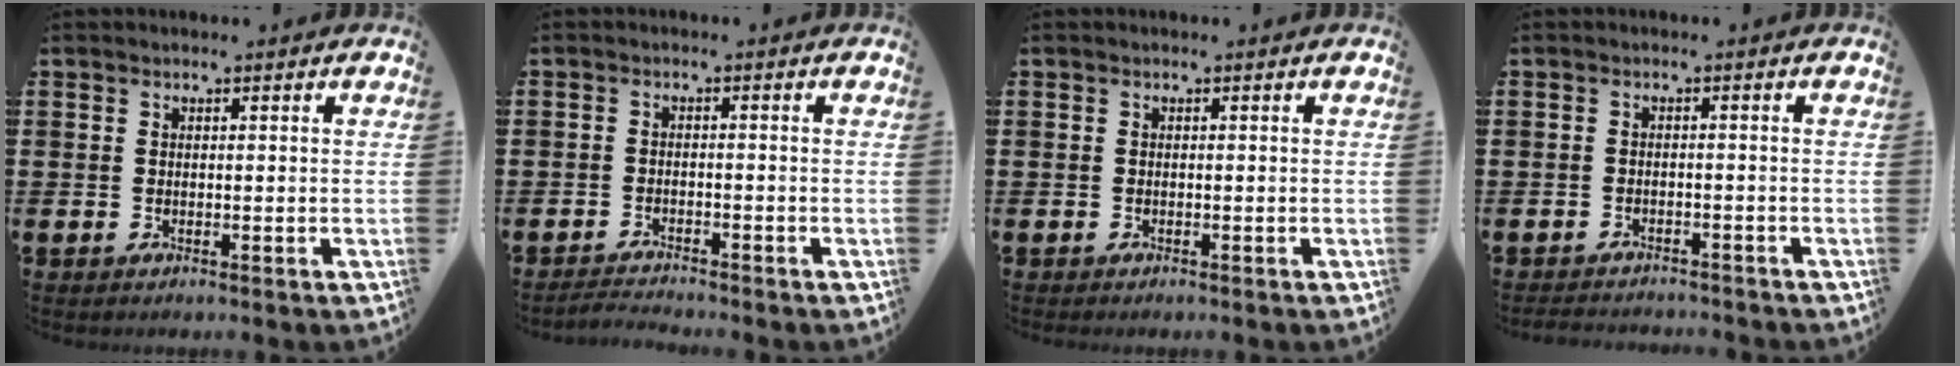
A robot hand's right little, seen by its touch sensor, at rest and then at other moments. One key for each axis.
{"total": 1.5, "fx": -1.5, "fy": -0.1, "fz": 0.1, "tx": -0.005, "ty": 0.004, "tz": -0.029}
{"total": 0.0}
{"total": 1.6, "fx": -1.6, "fy": 0.0, "fz": -0.1, "tx": -0.002, "ty": 0.002, "tz": -0.034}